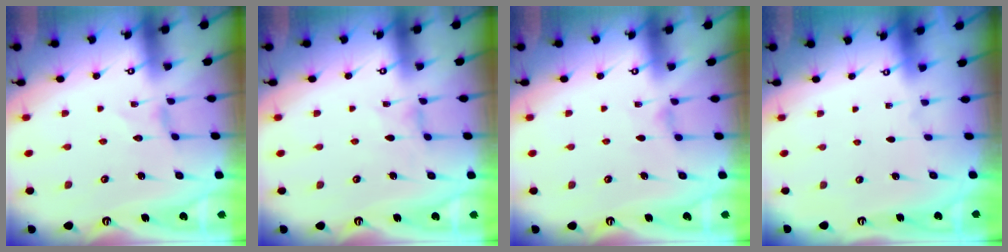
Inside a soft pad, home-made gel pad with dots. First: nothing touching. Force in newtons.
{"total": 0.0}
{"total": 0.9, "press": 0.8, "slide": 0.4}
{"total": 0.0}